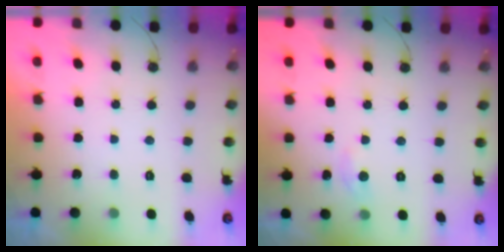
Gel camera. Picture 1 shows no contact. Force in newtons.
{"total": 2.6, "press": 2.6, "slide": 0.3}